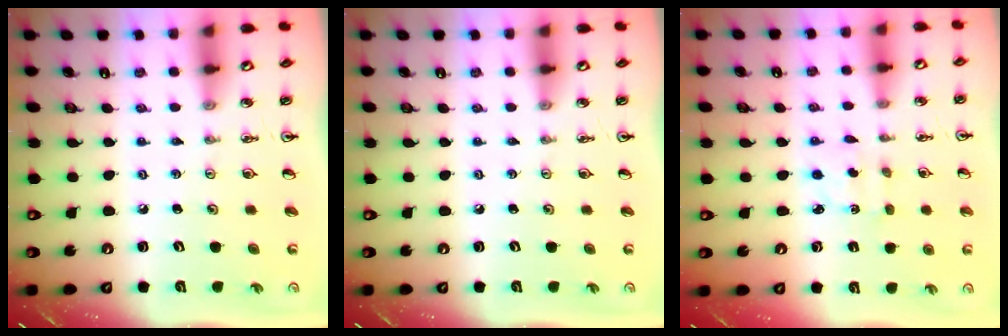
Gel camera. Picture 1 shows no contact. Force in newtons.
{"total": 0.0}
{"total": 2.1, "press": 2.1, "slide": 0.6}